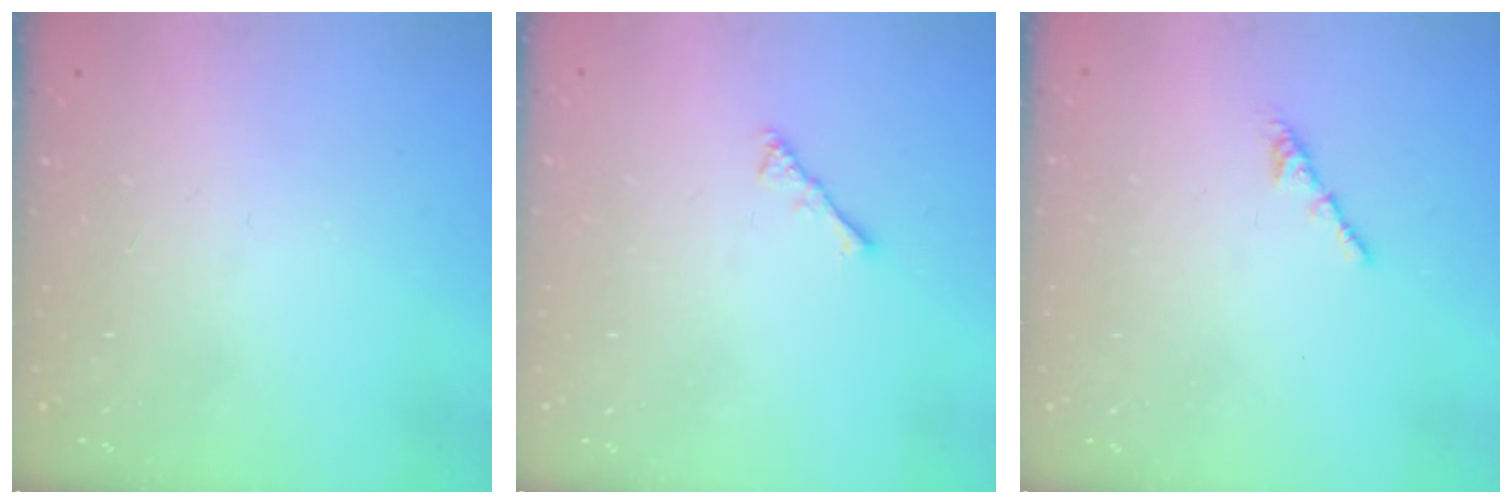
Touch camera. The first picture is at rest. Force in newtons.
{"total": 2.1, "press": 2.1, "slide": 0.5}
{"total": 2.1, "press": 2.0, "slide": 0.7}